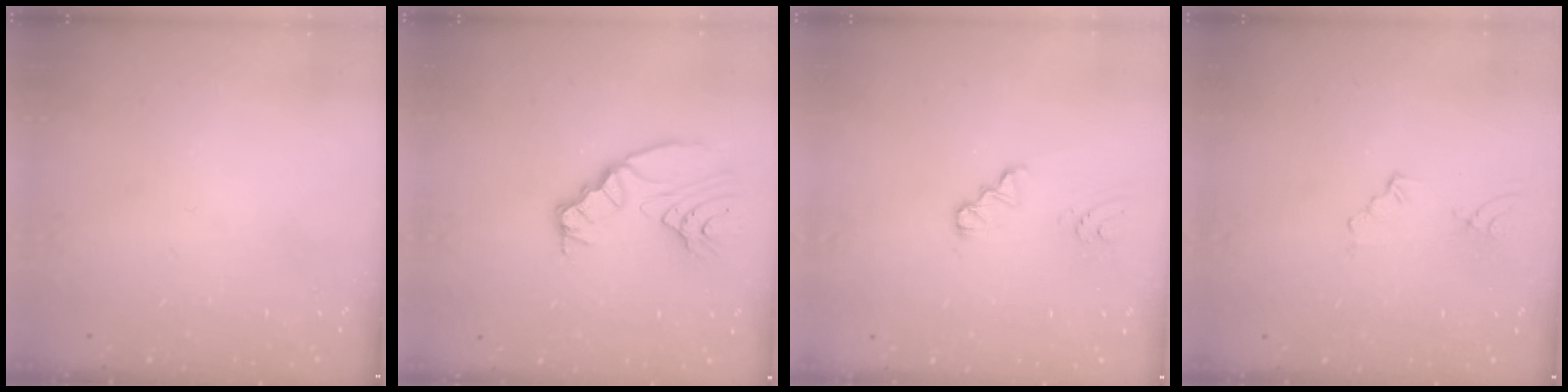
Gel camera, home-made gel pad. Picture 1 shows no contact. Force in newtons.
{"total": 9.7, "press": 9.7, "slide": 0.8}
{"total": 1.0, "press": 1.0, "slide": 0.2}
{"total": 5.1, "press": 4.4, "slide": 2.7}